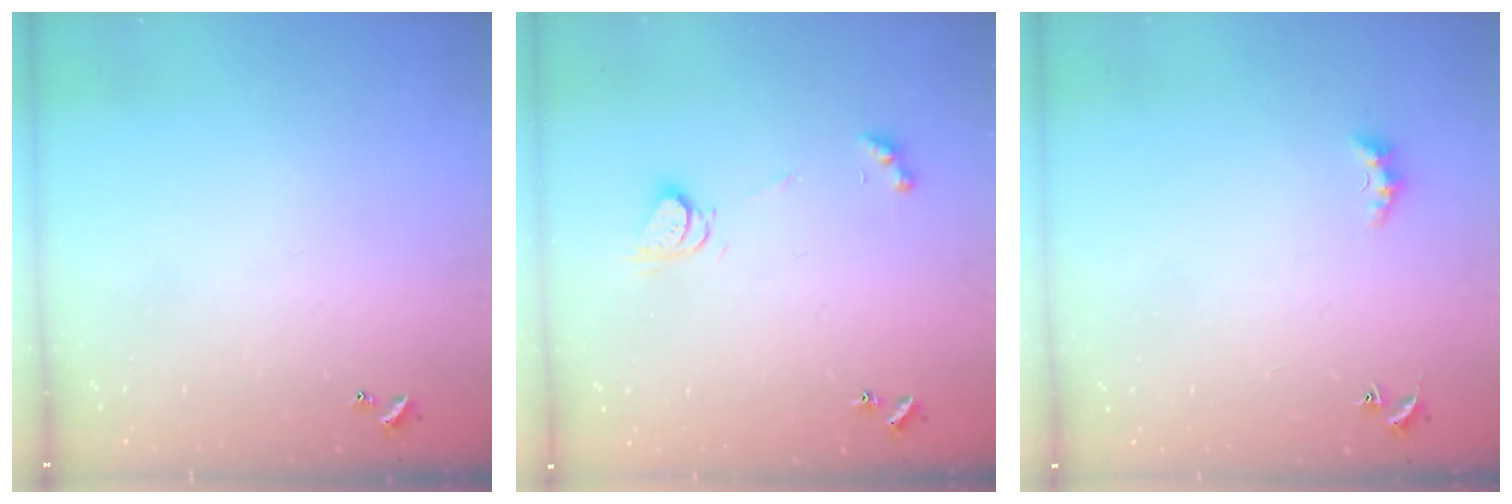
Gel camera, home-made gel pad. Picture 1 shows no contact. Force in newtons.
{"total": 4.0, "press": 4.0, "slide": 0.2}
{"total": 2.4, "press": 2.4, "slide": 0.6}